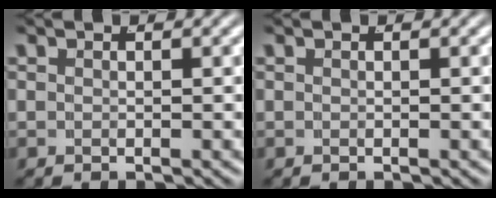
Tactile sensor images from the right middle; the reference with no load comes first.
{"total": 0.0}